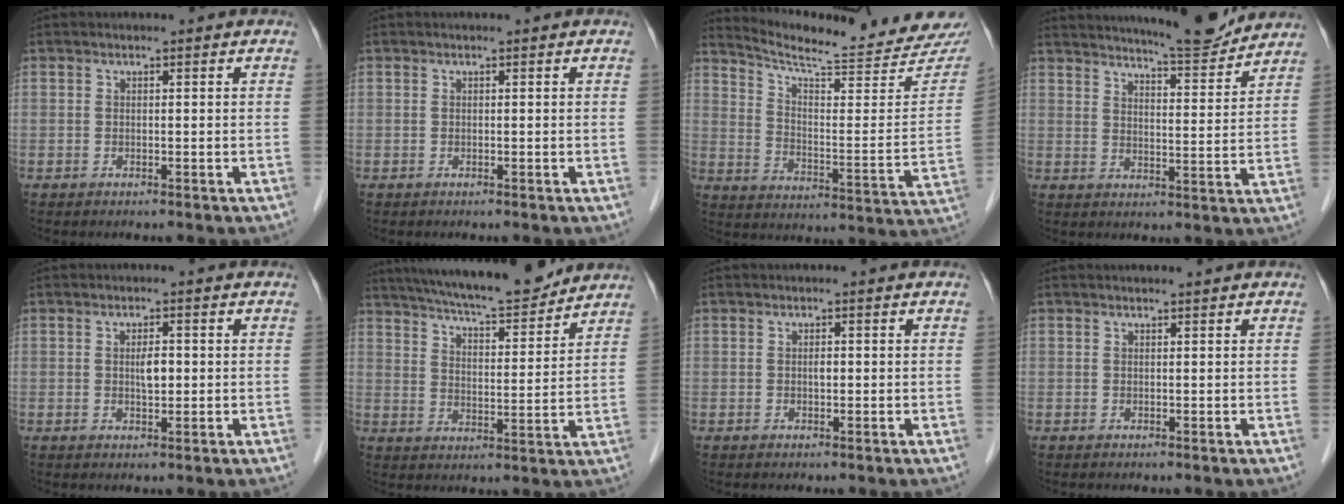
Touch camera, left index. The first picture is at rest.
{"total": 0.0}
{"total": 21.2, "force": [20.4, 1.4, 5.7], "torque": [-0.092, -0.090, 0.266]}
{"total": 10.5, "force": [10.0, 0.3, 3.4], "torque": [-0.053, -0.013, 0.136]}
{"total": 2.2, "force": [-0.3, 0.8, 2.1], "torque": [-0.036, -0.005, -0.004]}
{"total": 15.4, "force": [13.8, 1.7, 6.5], "torque": [-0.108, -0.002, 0.209]}
{"total": 0.8, "force": [-0.4, 0.3, 0.6], "torque": [-0.011, -0.005, -0.008]}
{"total": 0.6, "force": [0.5, -0.1, 0.3], "torque": [-0.006, 0.001, 0.008]}